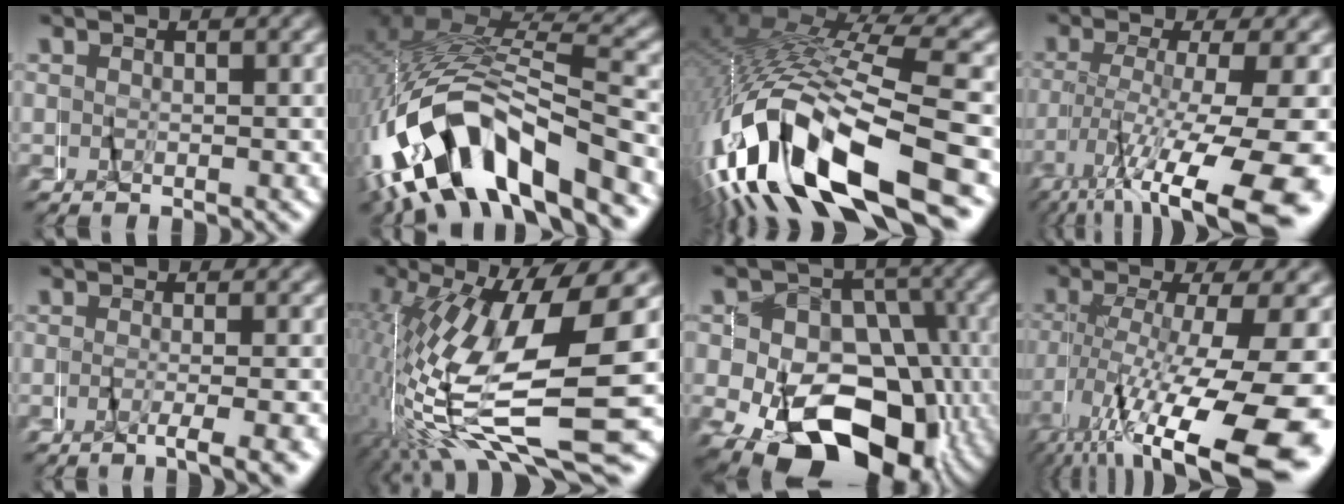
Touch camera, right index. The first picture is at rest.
{"total": 12.4, "force": [-3.5, 7.7, 9.2], "torque": [-0.209, -0.011, -0.059]}
{"total": 12.8, "force": [-3.1, 6.9, 10.4], "torque": [-0.244, -0.009, -0.047]}
{"total": 8.6, "force": [-4.3, 1.6, 7.3], "torque": [-0.116, -0.020, -0.055]}
{"total": 2.8, "force": [-2.0, -0.3, 1.8], "torque": [-0.027, -0.005, -0.034]}
{"total": 12.5, "force": [-3.0, 4.3, 11.4], "torque": [-0.195, -0.012, -0.037]}
{"total": 14.1, "force": [-5.7, 9.7, 8.5], "torque": [-0.146, -0.065, -0.075]}
{"total": 12.5, "force": [-7.2, 3.3, 9.7], "torque": [-0.154, -0.034, -0.087]}